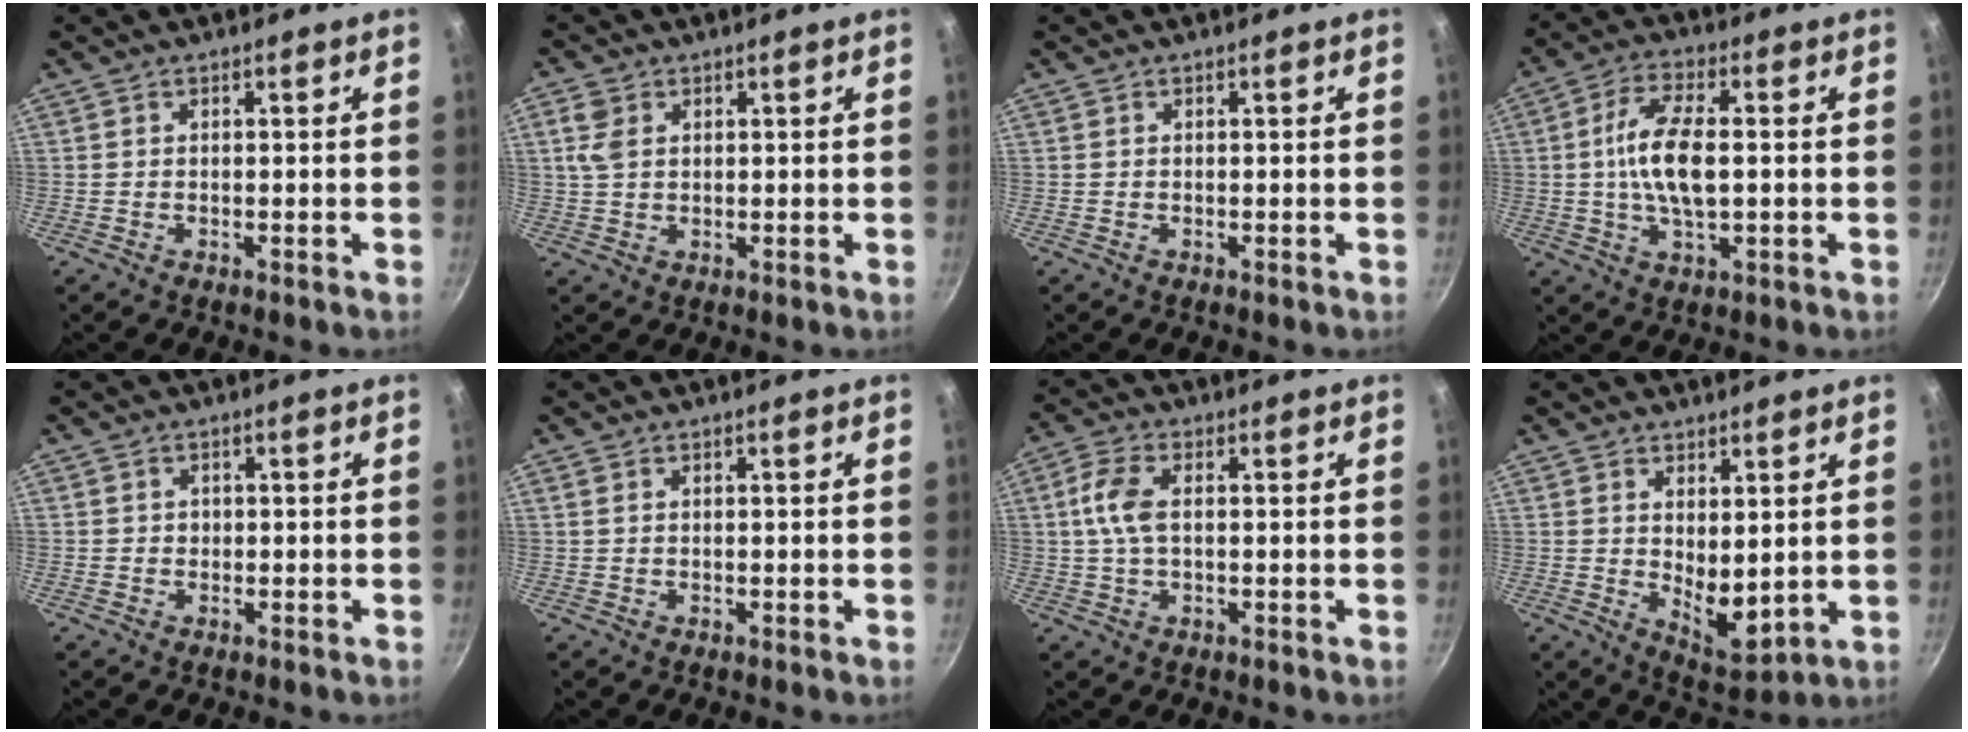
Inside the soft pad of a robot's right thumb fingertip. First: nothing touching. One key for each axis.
{"total": 4.4, "fx": 1.4, "fy": 3.1, "fz": 2.7, "tx": -0.052, "ty": 0.000, "tz": 0.026}
{"total": 0.0}
{"total": 10.5, "fx": 0.3, "fy": 4.4, "fz": 9.5, "tx": -0.183, "ty": 0.009, "tz": -0.002}
{"total": 1.5, "fx": -0.3, "fy": 1.5, "fz": 0.2, "tx": 0.009, "ty": 0.007, "tz": -0.002}
{"total": 0.8, "fx": 0.3, "fy": 0.6, "fz": 0.4, "tx": -0.010, "ty": 0.002, "tz": 0.005}
{"total": 6.2, "fx": 0.7, "fy": 3.4, "fz": 5.2, "tx": -0.111, "ty": 0.013, "tz": 0.007}
{"total": 8.1, "fx": 1.6, "fy": 3.9, "fz": 6.9, "tx": -0.089, "ty": -0.038, "tz": 0.040}